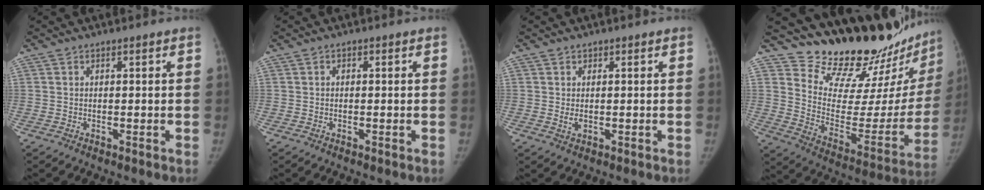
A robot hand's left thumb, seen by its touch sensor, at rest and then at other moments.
{"total": 0.0}
{"total": 1.4, "force": [0.3, 0.9, 1.0], "torque": [-0.020, -0.004, 0.011]}
{"total": 27.1, "force": [24.8, 6.8, 8.5], "torque": [-0.089, -0.206, 0.351]}